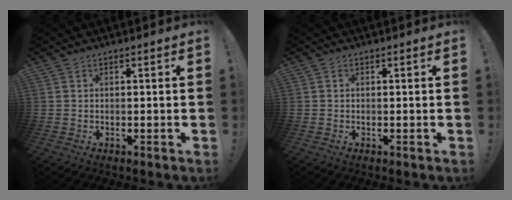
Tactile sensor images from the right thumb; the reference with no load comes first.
{"total": 0.0}